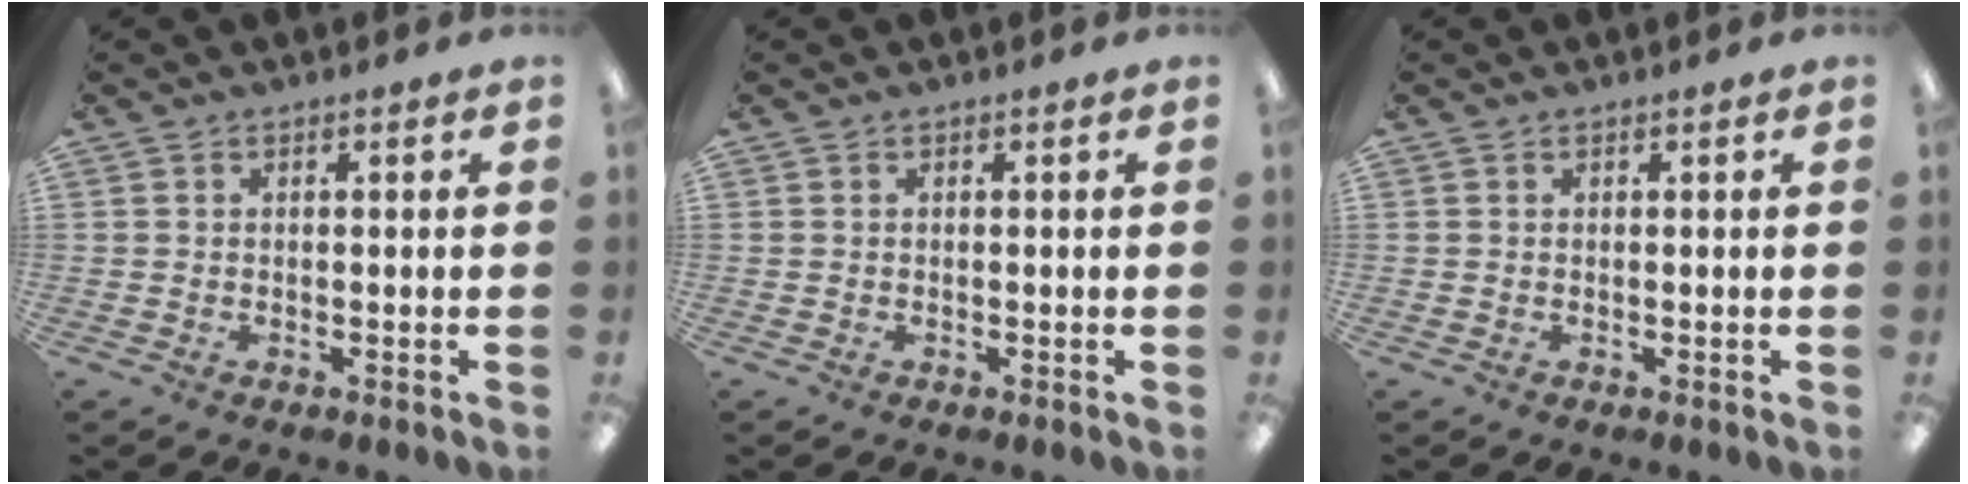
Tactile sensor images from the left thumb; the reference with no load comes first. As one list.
[{"total": 0.0}, {"total": 0.0}]